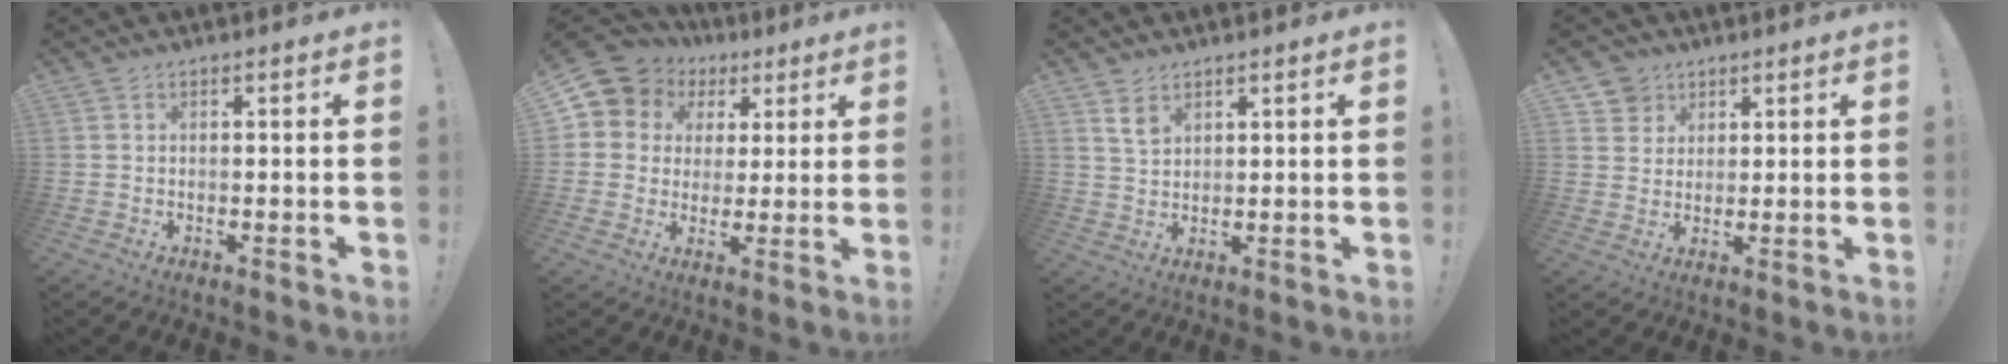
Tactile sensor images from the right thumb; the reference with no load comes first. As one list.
[{"total": 9.1, "force": [3.5, 8.0, 2.6], "torque": [-0.048, -0.019, 0.072]}, {"total": 3.8, "force": [2.6, 2.2, 1.6], "torque": [-0.019, -0.018, 0.049]}, {"total": 5.4, "force": [3.2, 4.4, 0.4], "torque": [-0.007, -0.017, 0.061]}]